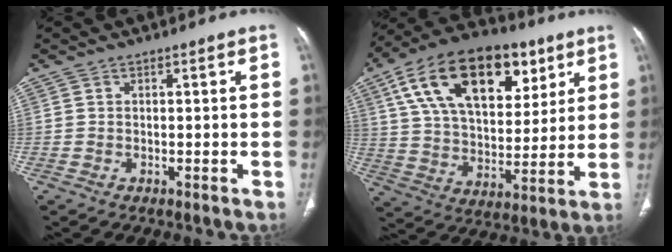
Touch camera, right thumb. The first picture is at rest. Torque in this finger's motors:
{"motor_torque": [0.09, 4.81, 2.37, 0.40, 0.57]}